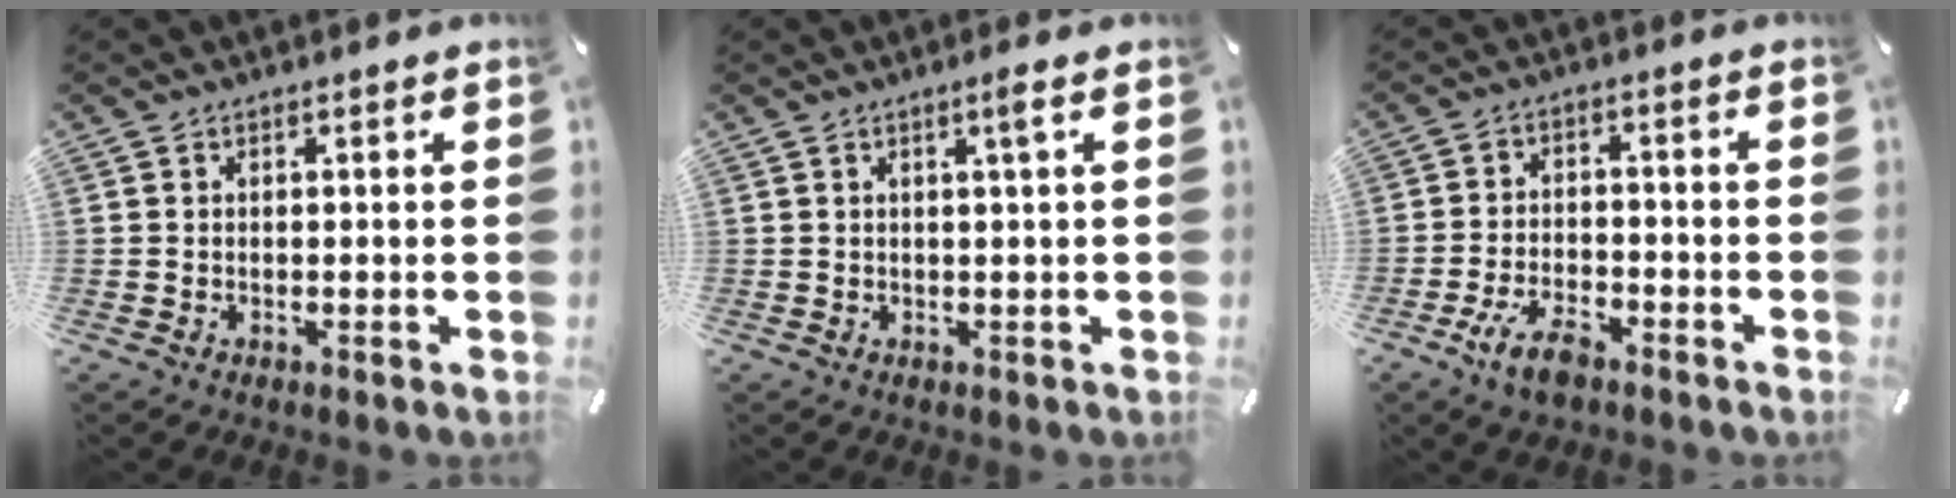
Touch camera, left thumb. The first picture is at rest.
{"total": 2.3, "force": [0.9, -0.1, 2.1], "torque": [-0.033, -0.005, 0.012]}
{"total": 7.9, "force": [-4.9, 3.5, 5.1], "torque": [-0.106, 0.018, -0.089]}